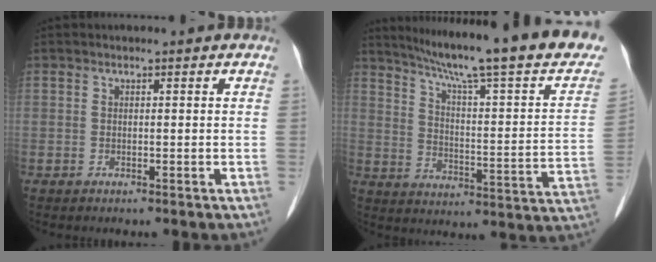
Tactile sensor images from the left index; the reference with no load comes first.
{"total": 25.5, "force": [20.5, 2.0, 15.0], "torque": [-0.220, -0.029, 0.266]}